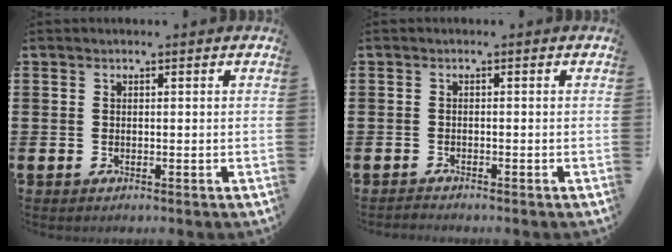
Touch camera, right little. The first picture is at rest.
{"total": 0.7, "force": [-0.7, 0.0, -0.1], "torque": [-0.001, -0.002, -0.014]}